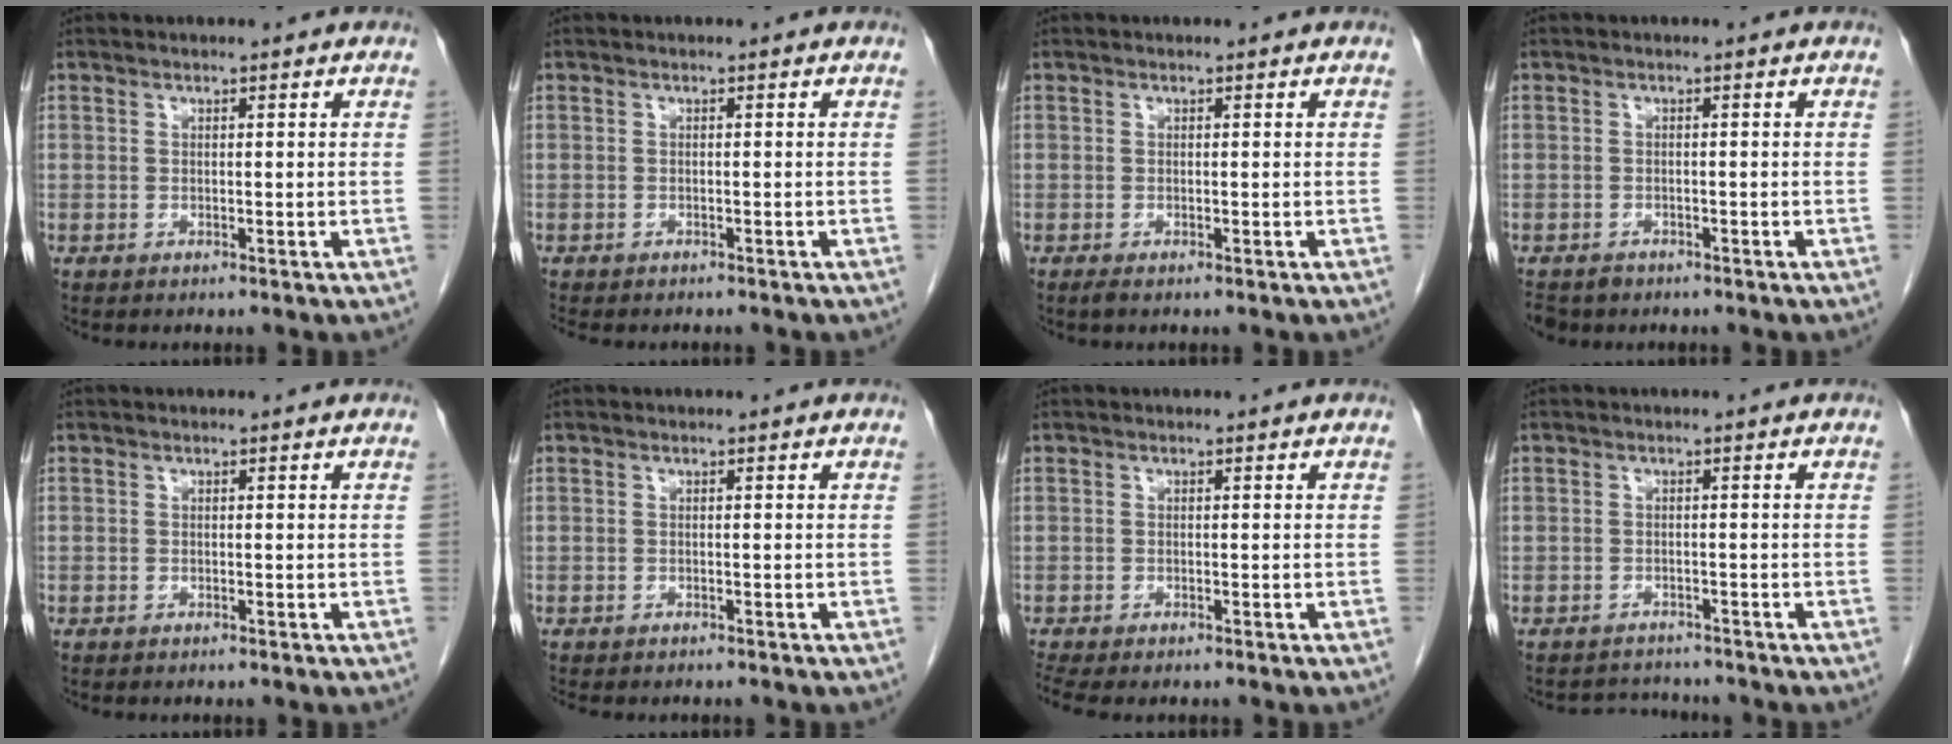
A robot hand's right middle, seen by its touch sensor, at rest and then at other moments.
{"total": 4.8, "force": [-4.2, 1.5, 1.8], "torque": [-0.024, -0.006, -0.055]}
{"total": 0.6, "force": [-0.4, 0.1, 0.4], "torque": [-0.009, -0.002, -0.006]}
{"total": 3.7, "force": [-2.8, 2.3, 0.6], "torque": [-0.008, -0.001, -0.046]}
{"total": 0.0}
{"total": 3.6, "force": [-3.2, 1.1, 1.4], "torque": [-0.019, -0.008, -0.040]}
{"total": 3.1, "force": [-2.6, 0.8, 1.6], "torque": [-0.031, -0.010, -0.043]}
{"total": 2.9, "force": [-2.7, 0.7, -0.8], "torque": [0.009, -0.006, -0.043]}